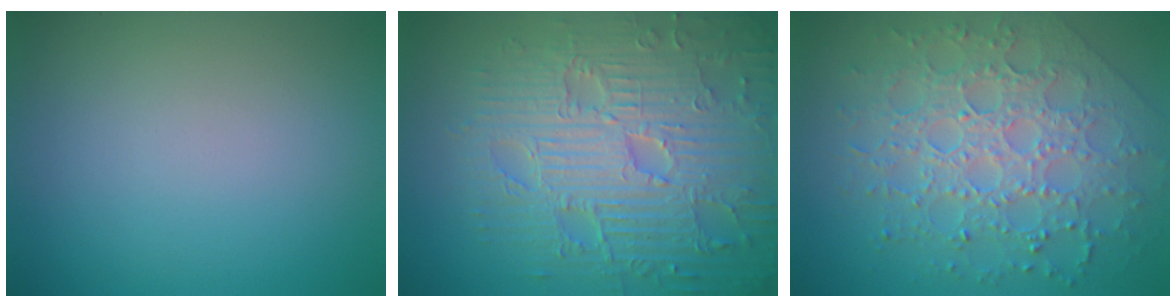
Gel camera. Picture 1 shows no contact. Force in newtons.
{"total": 9.4, "press": 6.6, "slide": 6.7}
{"total": 8.0, "press": 5.7, "slide": 5.6}